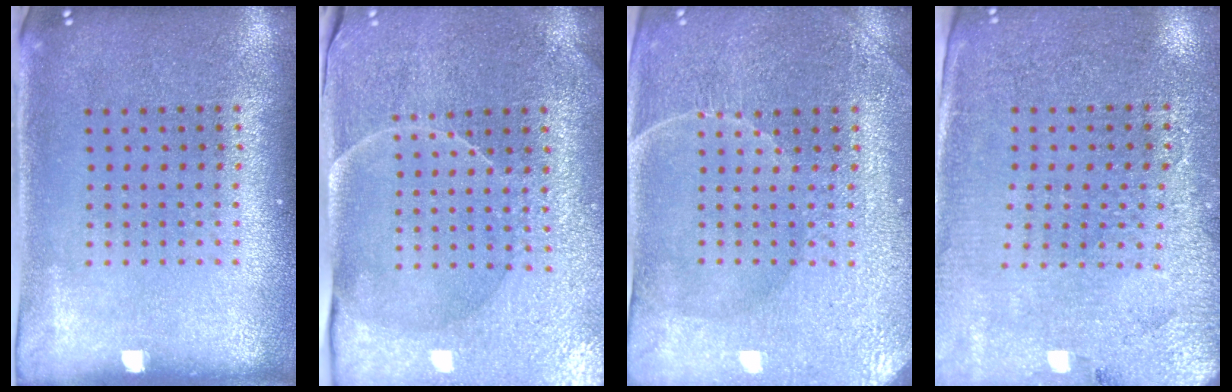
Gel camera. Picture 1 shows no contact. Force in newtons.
{"total": 3.8, "press": 3.7, "slide": 0.8}
{"total": 3.9, "press": 3.8, "slide": 0.8}
{"total": 3.0, "press": 2.9, "slide": 0.8}